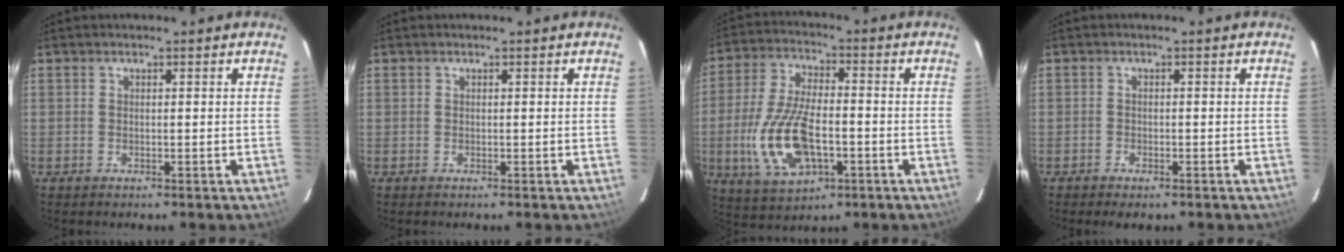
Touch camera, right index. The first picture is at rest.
{"total": 0.0}
{"total": 14.9, "force": [-3.7, 6.9, 12.7], "torque": [-0.273, -0.006, -0.060]}
{"total": 2.4, "force": [-1.8, 1.1, 1.2], "torque": [-0.031, -0.005, -0.032]}